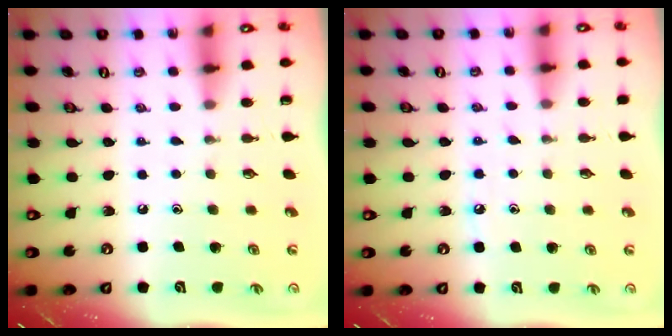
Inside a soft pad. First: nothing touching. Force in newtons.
{"total": 5.9, "press": 5.8, "slide": 0.7}